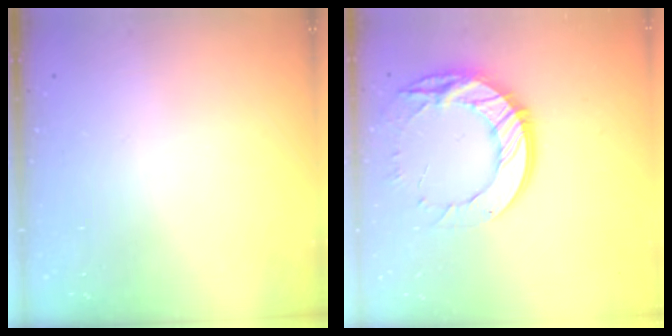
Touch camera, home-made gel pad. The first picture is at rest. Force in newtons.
{"total": 17.2, "press": 17.1, "slide": 1.3}